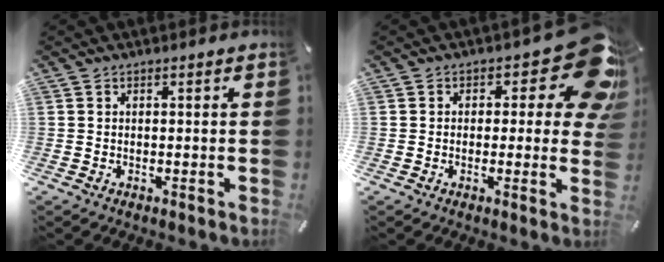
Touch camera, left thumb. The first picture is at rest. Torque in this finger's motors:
{"motor_torque": [0.59, 0.52, 0.30, -0.13, 0.07]}